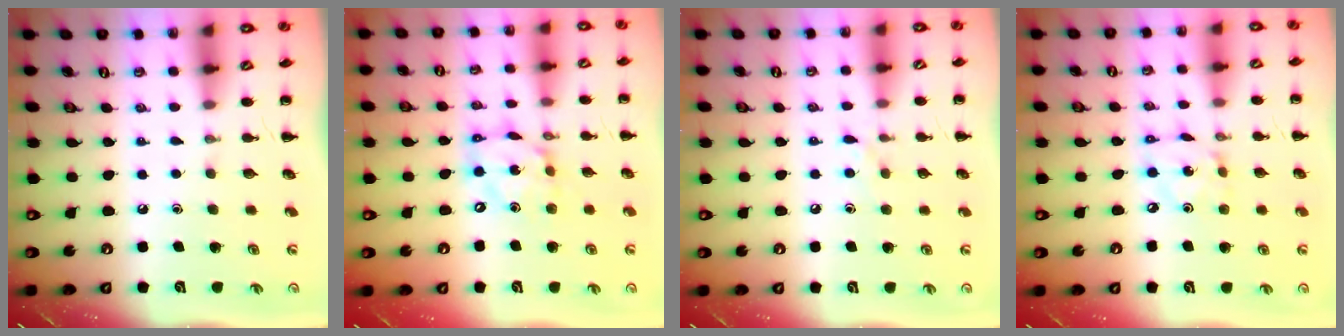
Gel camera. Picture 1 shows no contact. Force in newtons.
{"total": 10.9, "press": 10.6, "slide": 2.7}
{"total": 5.8, "press": 5.5, "slide": 2.0}
{"total": 3.2, "press": 3.1, "slide": 0.5}